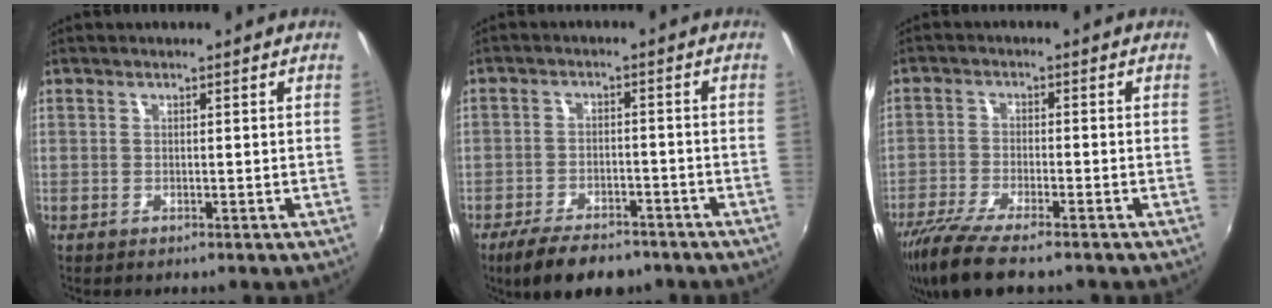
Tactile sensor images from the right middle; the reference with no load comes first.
{"total": 10.3, "force": [-7.9, 4.1, 5.2], "torque": [-0.117, -0.011, -0.125]}
{"total": 10.0, "force": [-7.8, 1.9, 6.0], "torque": [-0.142, -0.037, -0.144]}